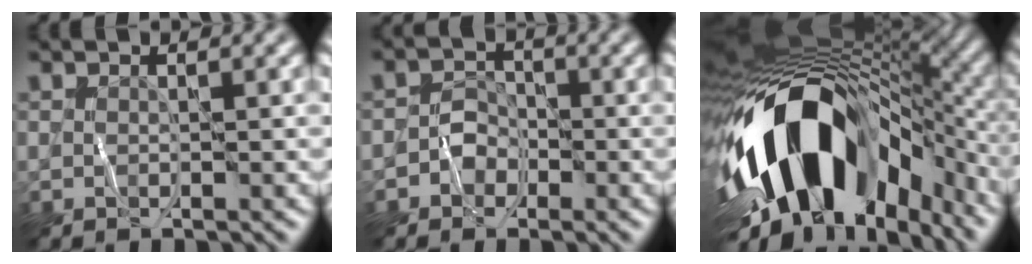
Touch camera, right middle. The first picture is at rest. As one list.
[{"total": 1.7, "force": [-0.7, 1.5, 0.3], "torque": [0.003, 0.010, -0.016]}, {"total": 15.6, "force": [-4.3, 9.1, 11.9], "torque": [-0.191, 0.005, -0.071]}]